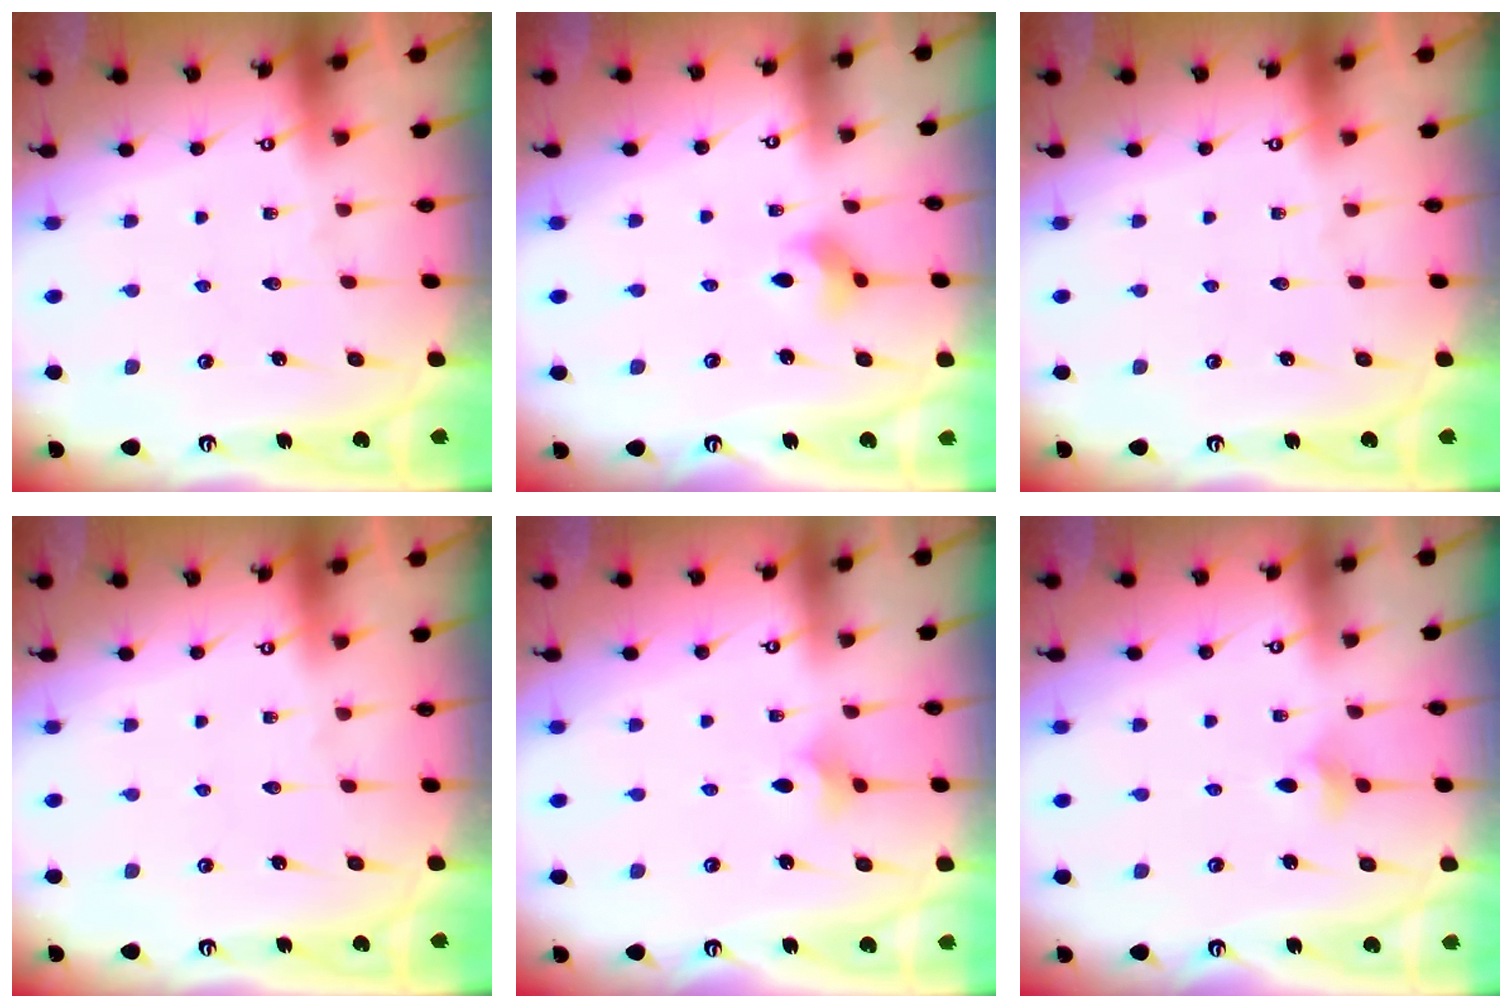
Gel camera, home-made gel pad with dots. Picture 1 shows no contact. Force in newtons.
{"total": 3.7, "press": 3.6, "slide": 0.7}
{"total": 0.0}
{"total": 0.0}
{"total": 3.4, "press": 3.3, "slide": 0.9}
{"total": 3.3, "press": 3.2, "slide": 0.8}